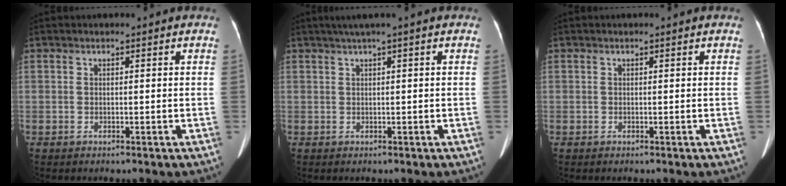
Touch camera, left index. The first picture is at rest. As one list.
[{"total": 2.3, "force": [1.2, -0.4, 1.9], "torque": [-0.043, 0.014, 0.027]}, {"total": 0.0}]